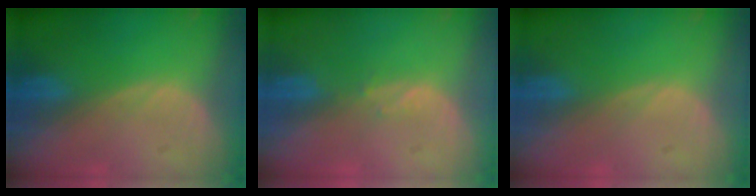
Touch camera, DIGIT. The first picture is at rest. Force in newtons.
{"total": 1.1, "press": 1.0, "slide": 0.4}
{"total": 0.0}